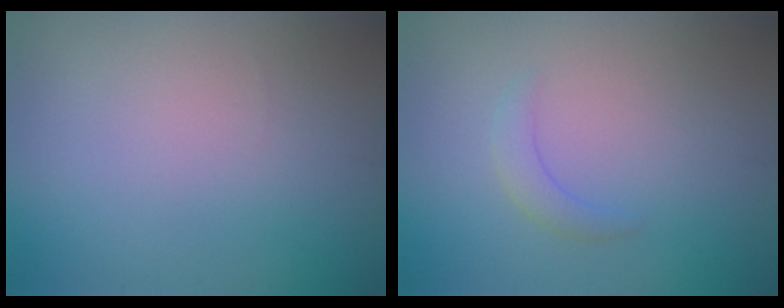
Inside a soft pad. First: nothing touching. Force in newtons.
{"total": 1.5, "press": 1.5, "slide": 0.2}